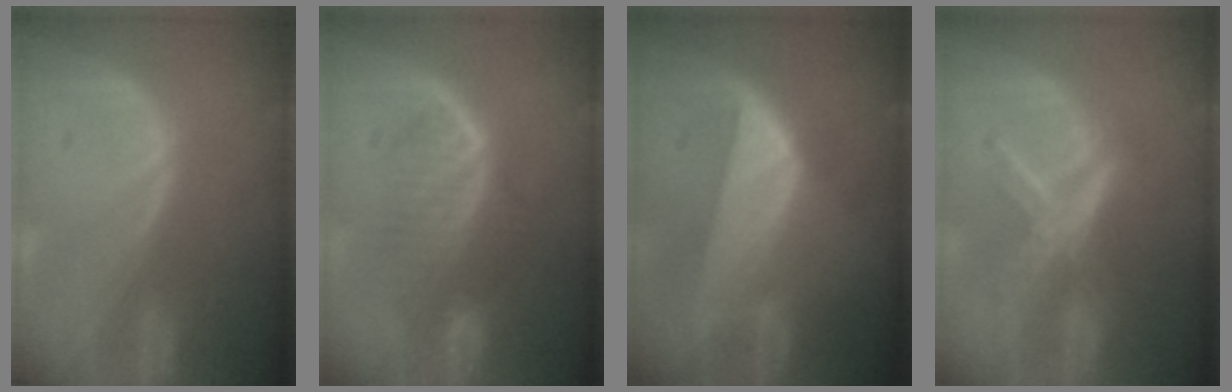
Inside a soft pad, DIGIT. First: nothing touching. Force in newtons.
{"total": 6.7, "press": 6.4, "slide": 2.0}
{"total": 8.3, "press": 7.3, "slide": 3.9}
{"total": 6.4, "press": 6.4, "slide": 0.3}